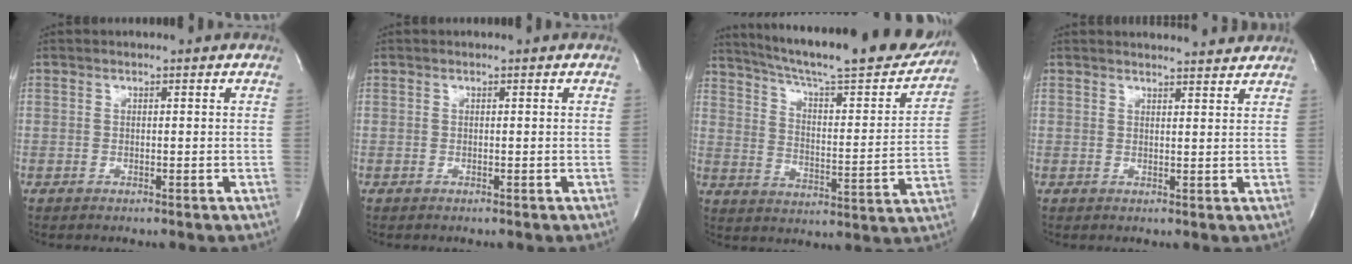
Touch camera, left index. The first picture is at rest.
{"total": 0.0}
{"total": 25.8, "force": [22.7, 3.3, 11.7], "torque": [-0.188, -0.043, 0.304]}
{"total": 6.6, "force": [6.5, 0.6, 1.0], "torque": [-0.013, 0.000, 0.065]}